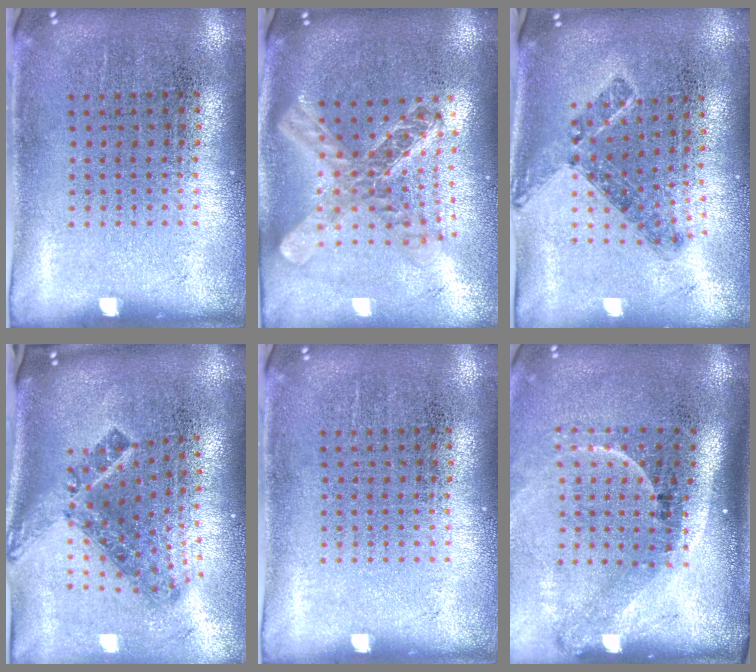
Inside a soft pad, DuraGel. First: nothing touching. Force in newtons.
{"total": 2.4, "press": 1.9, "slide": 1.4}
{"total": 0.8, "press": 0.7, "slide": 0.3}
{"total": 1.9, "press": 1.3, "slide": 1.4}
{"total": 0.0}
{"total": 2.2, "press": 1.5, "slide": 1.7}